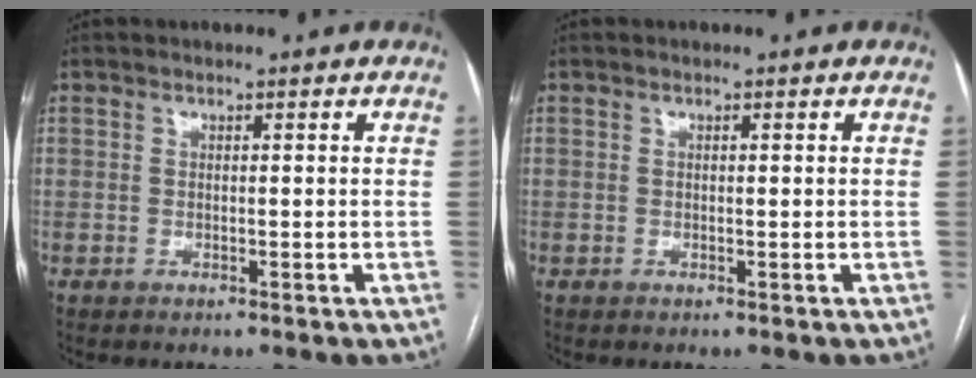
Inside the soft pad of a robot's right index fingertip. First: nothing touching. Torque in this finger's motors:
{"motor_torque": [0.01, -0.10, -0.03, 0.00]}